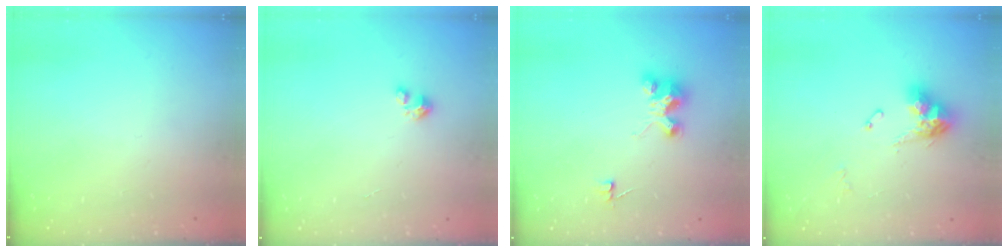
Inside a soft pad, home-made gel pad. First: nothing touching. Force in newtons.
{"total": 1.5, "press": 1.5, "slide": 0.1}
{"total": 4.1, "press": 4.1, "slide": 0.2}
{"total": 11.0, "press": 10.9, "slide": 1.3}